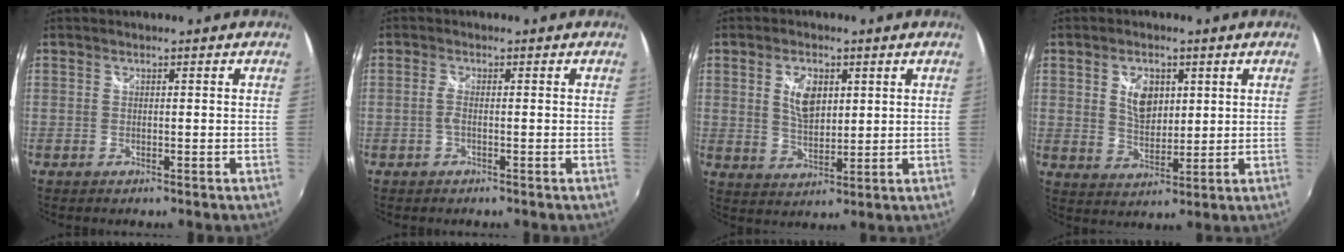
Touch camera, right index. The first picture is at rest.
{"total": 1.4, "force": [-0.5, 0.1, 1.3], "torque": [-0.028, 0.000, -0.011]}
{"total": 6.6, "force": [2.1, 3.7, 5.1], "torque": [-0.090, 0.004, 0.039]}
{"total": 6.7, "force": [2.2, 4.1, 4.7], "torque": [-0.079, 0.004, 0.042]}